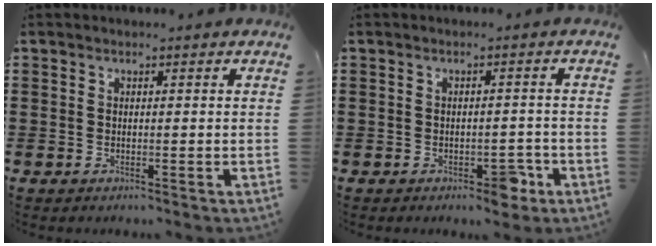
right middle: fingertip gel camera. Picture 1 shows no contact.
{"total": 3.1, "force": [-2.2, 1.3, 1.8], "torque": [-0.028, 0.005, -0.040]}